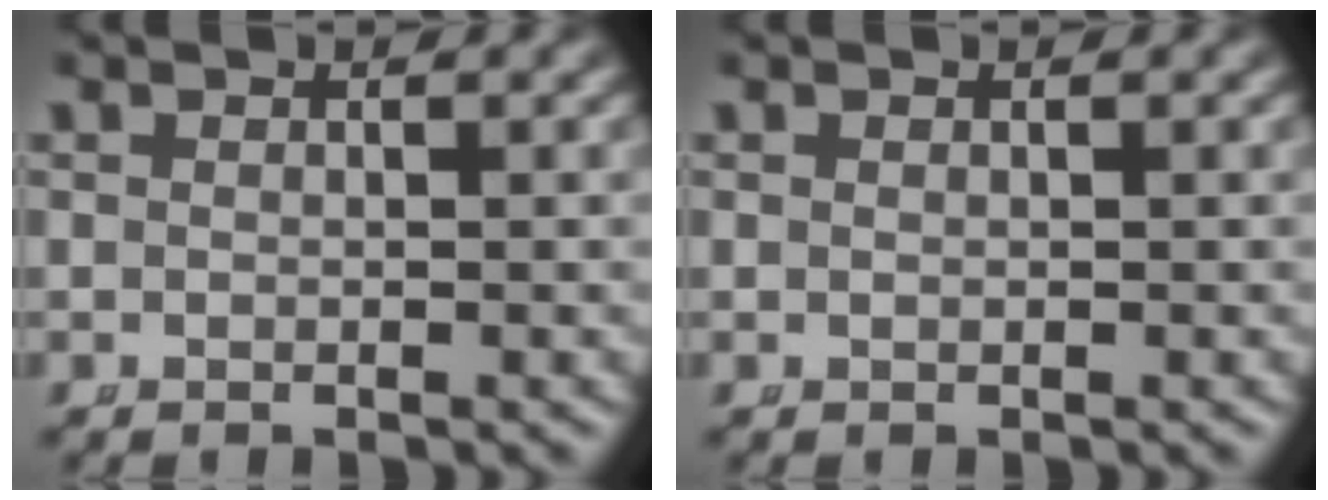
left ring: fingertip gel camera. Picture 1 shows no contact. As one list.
[{"total": 0.0}]